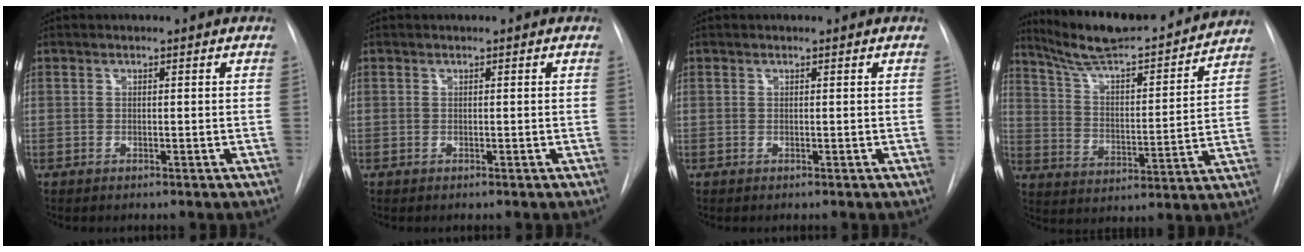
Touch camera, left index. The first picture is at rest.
{"total": 0.0}
{"total": 0.0}
{"total": 21.6, "force": [19.5, 3.0, 8.8], "torque": [-0.138, -0.001, 0.288]}